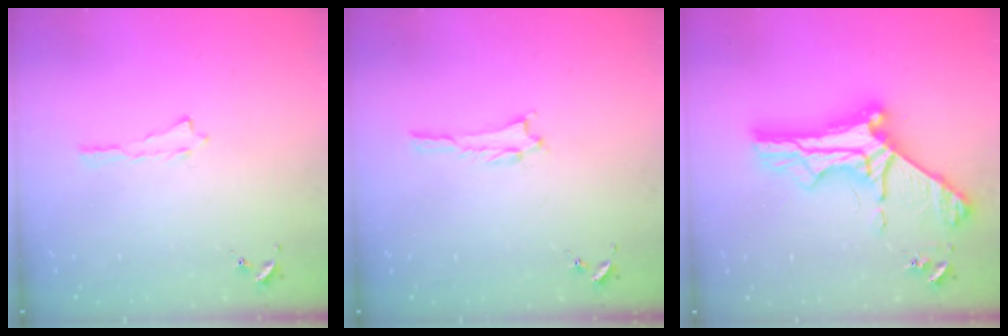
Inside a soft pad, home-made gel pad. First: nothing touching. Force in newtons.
{"total": 1.0, "press": 1.0, "slide": 0.2}
{"total": 11.8, "press": 11.7, "slide": 1.2}